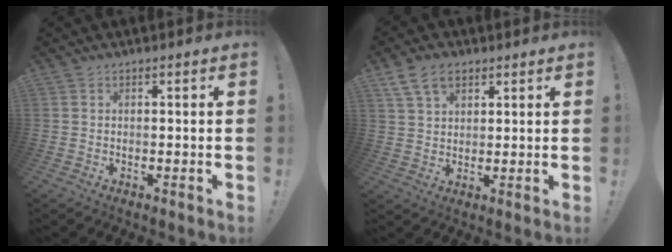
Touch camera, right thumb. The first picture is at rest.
{"total": 8.3, "force": [4.8, 5.2, 4.2], "torque": [-0.070, -0.009, 0.094]}